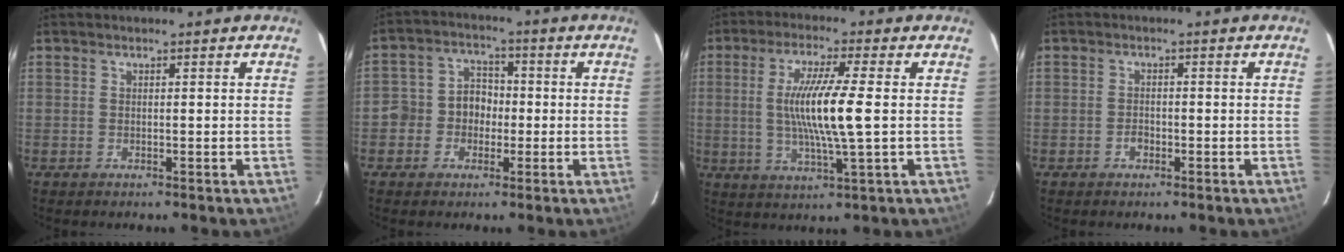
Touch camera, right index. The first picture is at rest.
{"total": 6.3, "force": [-2.0, 5.6, 1.9], "torque": [-0.033, 0.029, -0.034]}
{"total": 10.9, "force": [0.2, 0.3, 10.9], "torque": [-0.206, -0.010, 0.004]}
{"total": 1.5, "force": [-0.9, 1.0, 0.7], "torque": [-0.013, 0.004, -0.013]}